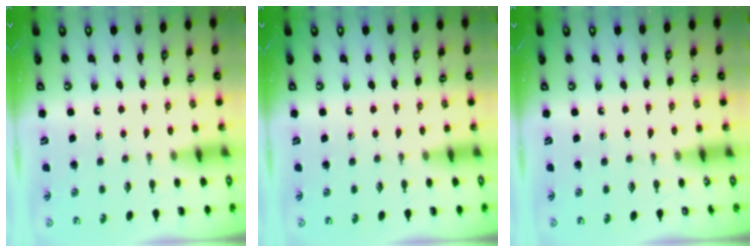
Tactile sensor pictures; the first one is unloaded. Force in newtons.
{"total": 0.0}
{"total": 0.0}